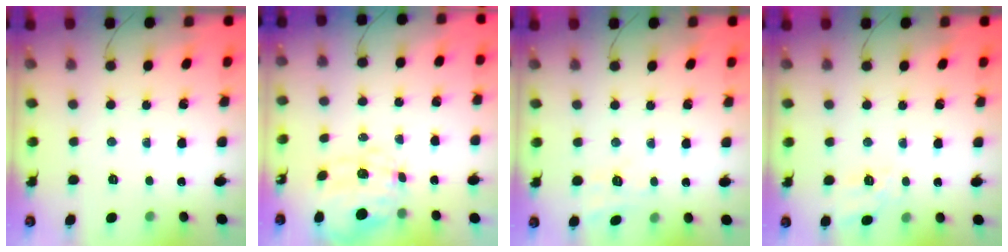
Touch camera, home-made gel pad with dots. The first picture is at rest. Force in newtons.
{"total": 10.1, "press": 9.9, "slide": 1.7}
{"total": 4.3, "press": 3.7, "slide": 2.1}
{"total": 11.4, "press": 11.4, "slide": 1.1}